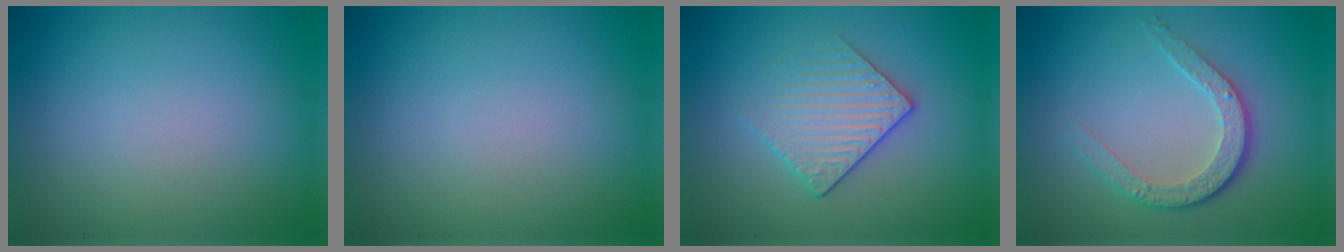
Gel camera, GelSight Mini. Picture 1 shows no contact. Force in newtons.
{"total": 0.0}
{"total": 2.4, "press": 2.1, "slide": 1.1}
{"total": 3.7, "press": 2.8, "slide": 2.5}